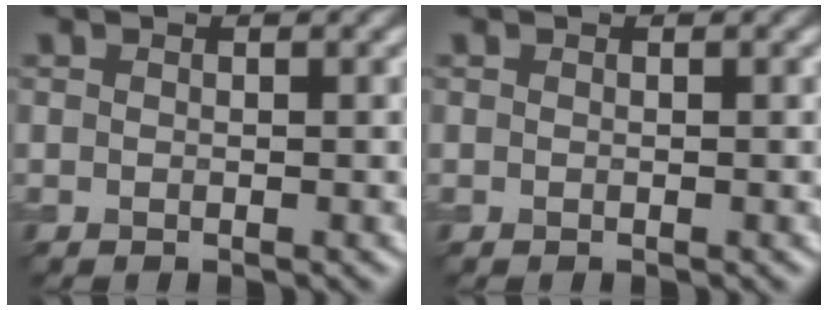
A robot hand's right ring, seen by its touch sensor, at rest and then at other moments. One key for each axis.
{"total": 0.0}